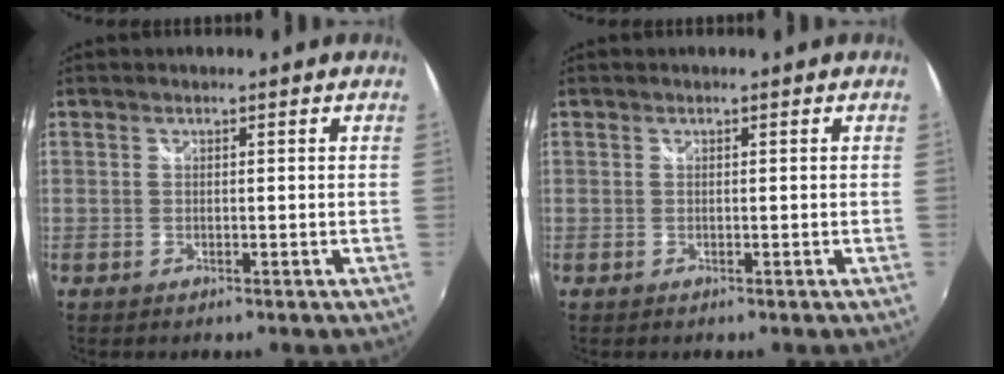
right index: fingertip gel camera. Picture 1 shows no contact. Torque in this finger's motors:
{"motor_torque": [-0.02, 0.00, 0.00, 0.01]}